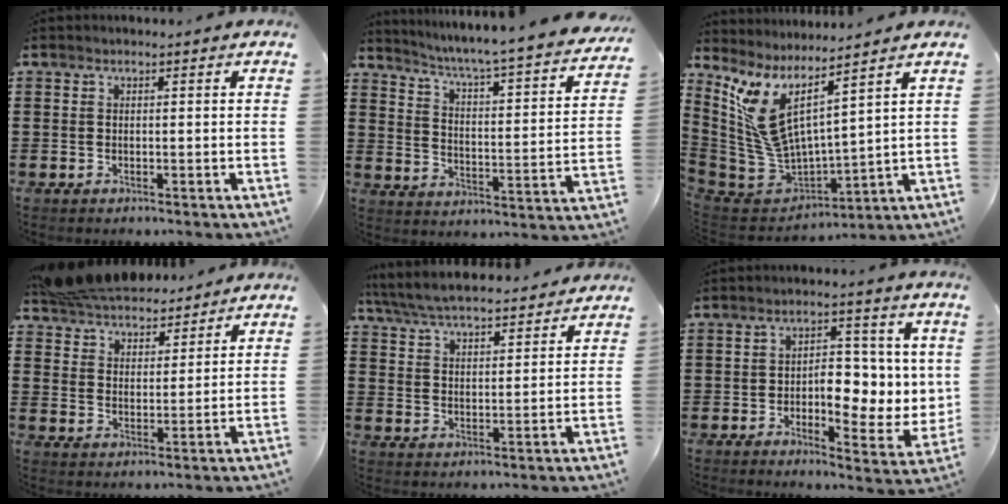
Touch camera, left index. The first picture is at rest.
{"total": 3.7, "force": [3.2, -1.0, 1.5], "torque": [-0.048, -0.043, 0.038]}
{"total": 8.6, "force": [3.3, 3.1, 7.3], "torque": [-0.201, -0.060, 0.049]}
{"total": 8.1, "force": [7.7, 1.6, 1.7], "torque": [-0.064, -0.025, 0.147]}
{"total": 6.3, "force": [6.0, 0.7, 1.6], "torque": [-0.059, -0.030, 0.106]}
{"total": 6.9, "force": [0.0, 3.6, 5.9], "torque": [-0.089, -0.002, -0.007]}